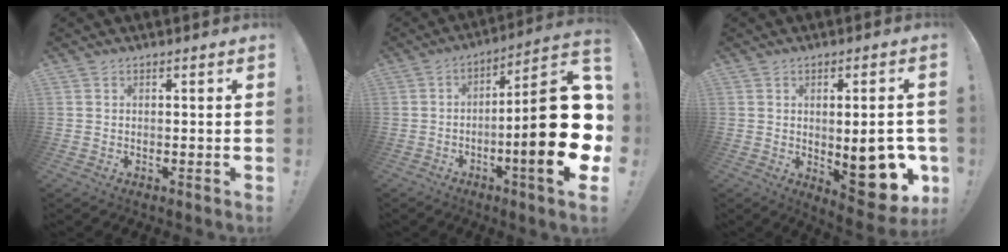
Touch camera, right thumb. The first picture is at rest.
{"total": 25.2, "force": [-3.6, 5.8, 24.2], "torque": [-0.354, 0.018, -0.053]}
{"total": 17.7, "force": [-3.4, 7.5, 15.6], "torque": [-0.171, 0.002, -0.036]}